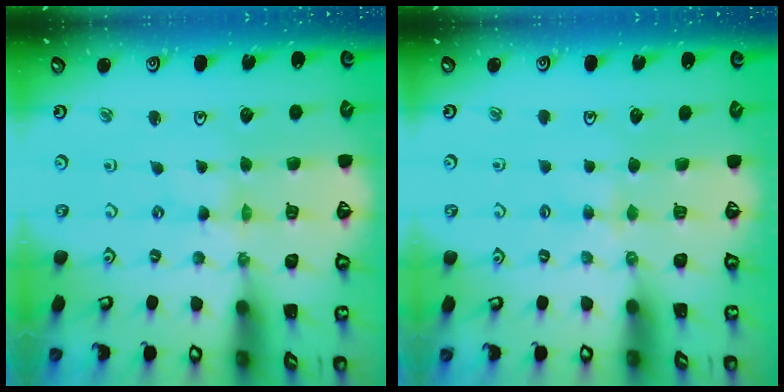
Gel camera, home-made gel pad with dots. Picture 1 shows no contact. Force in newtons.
{"total": 2.4, "press": 2.3, "slide": 0.4}